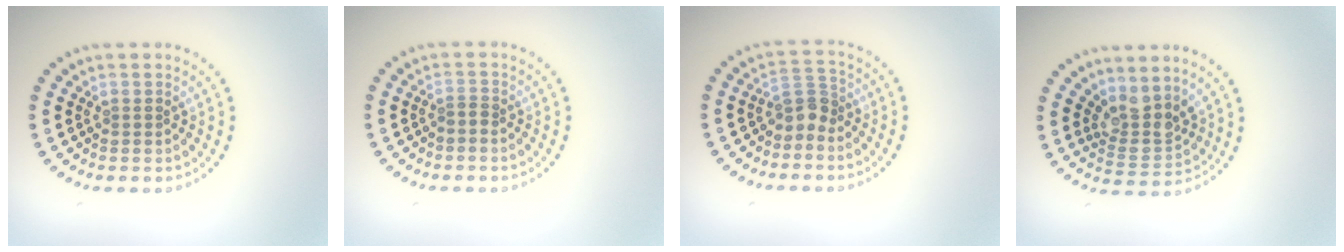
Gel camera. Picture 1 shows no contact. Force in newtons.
{"total": 0.6, "press": 0.4, "slide": 0.5}
{"total": 2.2, "press": 1.7, "slide": 1.5}
{"total": 3.3, "press": 2.5, "slide": 2.2}